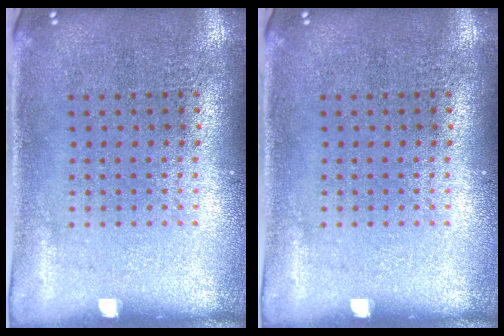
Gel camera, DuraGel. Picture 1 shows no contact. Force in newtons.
{"total": 0.0}